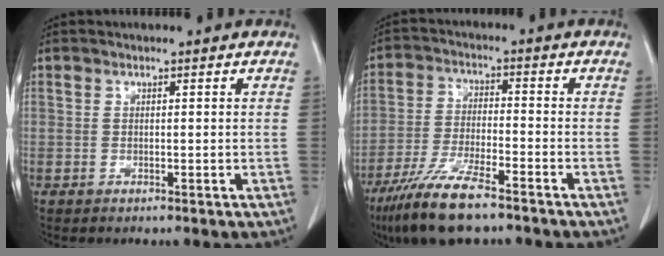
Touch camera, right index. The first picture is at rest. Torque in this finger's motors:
{"motor_torque": [1.08, -1.06, 0.54, 0.18]}